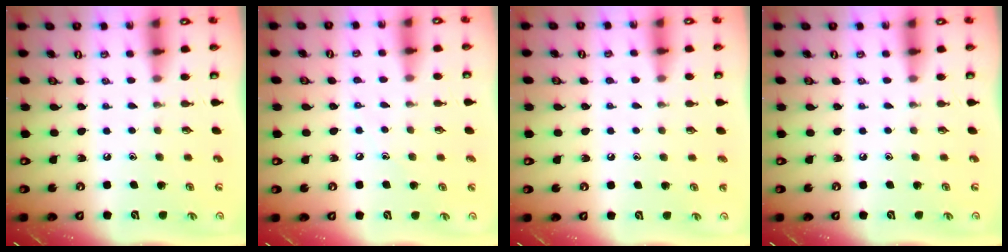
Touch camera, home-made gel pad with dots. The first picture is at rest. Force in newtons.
{"total": 3.4, "press": 3.3, "slide": 0.4}
{"total": 2.9, "press": 2.8, "slide": 0.3}
{"total": 0.0}